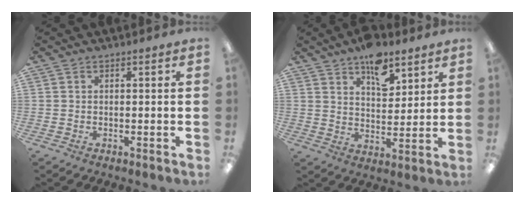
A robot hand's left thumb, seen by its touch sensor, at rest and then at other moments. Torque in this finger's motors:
{"motor_torque": [0.97, 0.56, 1.33, -0.75, 0.05]}